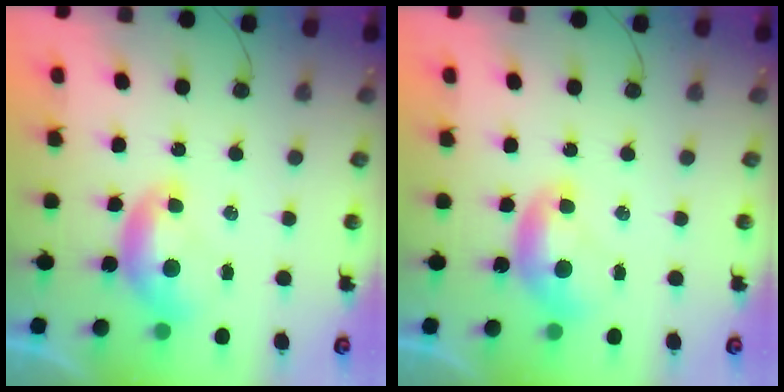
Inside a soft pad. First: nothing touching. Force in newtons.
{"total": 0.0}